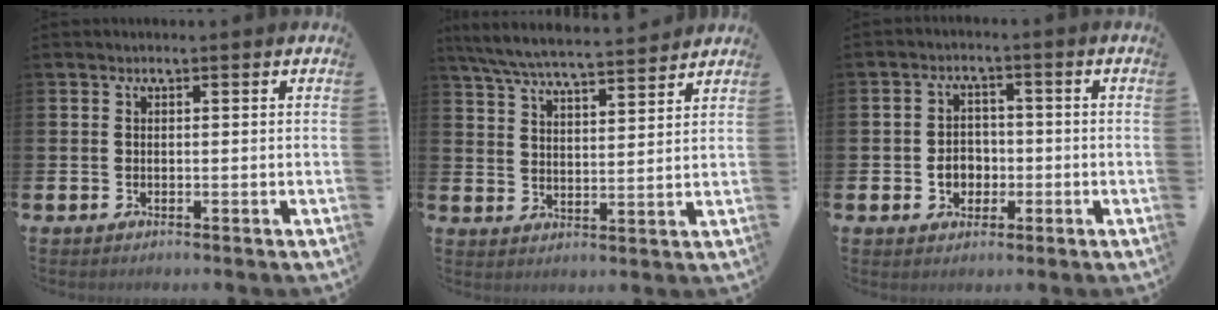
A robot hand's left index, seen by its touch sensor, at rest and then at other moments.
{"total": 6.9, "force": [6.6, 0.5, 2.1], "torque": [-0.066, -0.037, 0.117]}
{"total": 3.7, "force": [-0.9, 3.1, 1.9], "torque": [-0.019, -0.002, -0.026]}